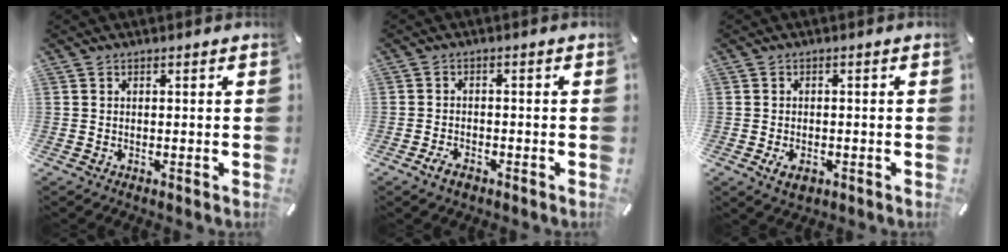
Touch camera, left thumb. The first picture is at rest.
{"total": 3.3, "force": [-2.1, 1.8, 1.8], "torque": [-0.045, 0.006, -0.043]}
{"total": 3.2, "force": [-1.3, 2.1, 2.0], "torque": [-0.041, 0.003, -0.023]}